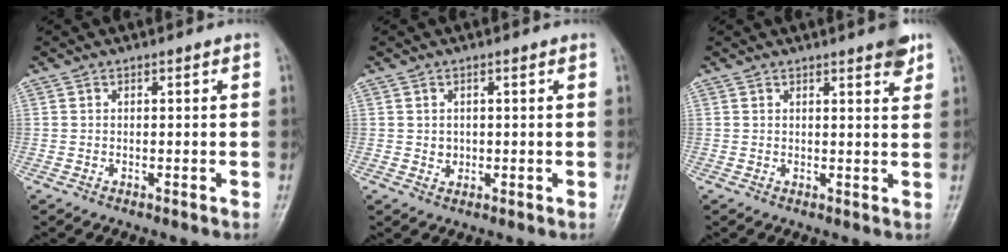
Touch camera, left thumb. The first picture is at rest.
{"total": 1.5, "force": [0.2, 1.4, 0.6], "torque": [-0.004, -0.001, 0.008]}
{"total": 3.9, "force": [2.6, 0.8, 2.8], "torque": [-0.027, -0.013, 0.031]}